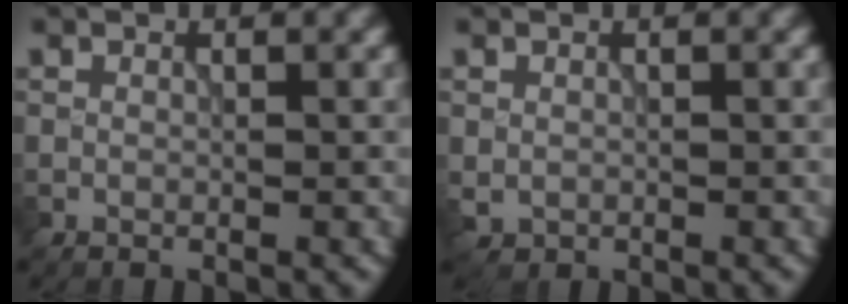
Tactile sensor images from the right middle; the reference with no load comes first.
{"total": 0.8, "force": [-0.1, 0.8, 0.3], "torque": [-0.004, -0.006, 0.001]}